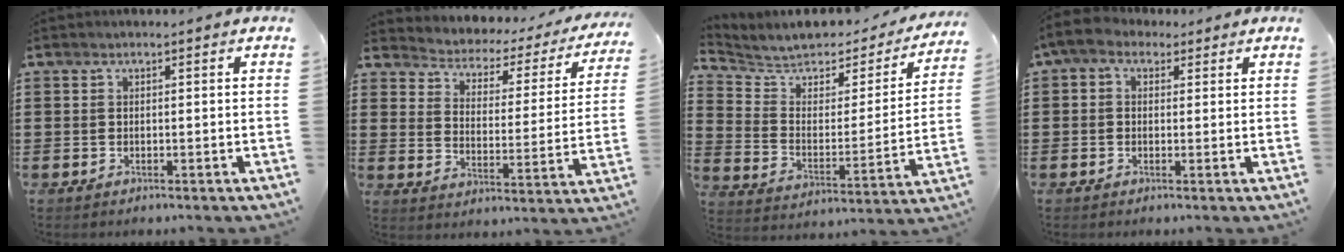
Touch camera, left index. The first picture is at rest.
{"total": 2.3, "force": [2.0, 1.0, 0.2], "torque": [-0.025, -0.026, 0.023]}
{"total": 5.6, "force": [5.1, 1.9, 1.4], "torque": [-0.062, -0.039, 0.084]}
{"total": 3.0, "force": [1.0, 1.9, 2.1], "torque": [-0.052, 0.005, 0.015]}